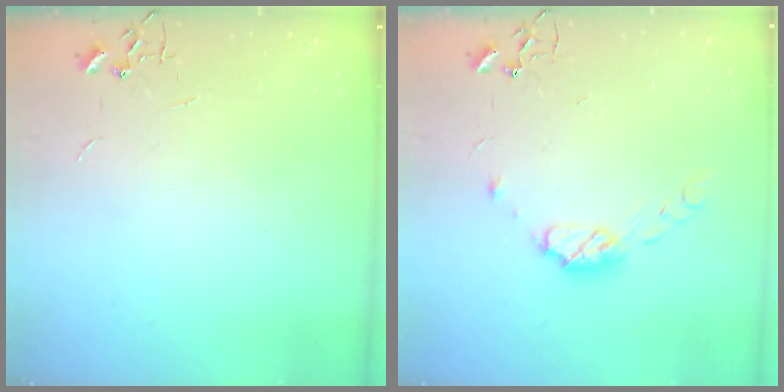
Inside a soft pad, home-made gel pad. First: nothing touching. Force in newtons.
{"total": 8.4, "press": 8.3, "slide": 0.6}